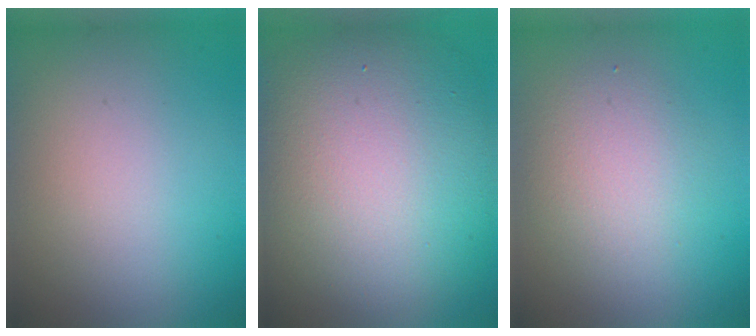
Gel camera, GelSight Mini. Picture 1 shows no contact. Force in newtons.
{"total": 13.1, "press": 13.1, "slide": 0.6}
{"total": 2.9, "press": 2.9, "slide": 0.2}